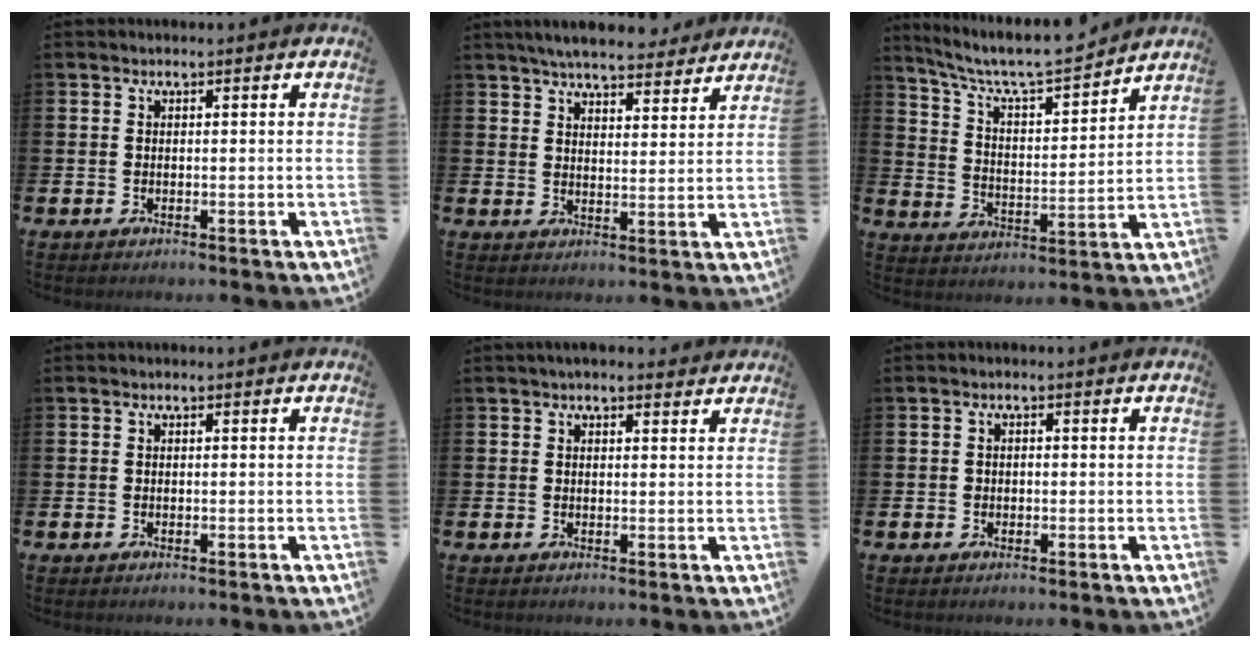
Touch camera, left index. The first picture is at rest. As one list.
[{"total": 6.1, "force": [5.8, 1.0, 1.5], "torque": [-0.038, -0.031, 0.103]}, {"total": 8.4, "force": [7.8, 1.5, 2.8], "torque": [-0.085, -0.058, 0.134]}, {"total": 0.0}, {"total": 2.1, "force": [2.0, 0.5, 0.5], "torque": [-0.005, -0.005, 0.035]}, {"total": 0.8, "force": [-0.1, 0.7, 0.3], "torque": [-0.005, 0.006, -0.005]}]